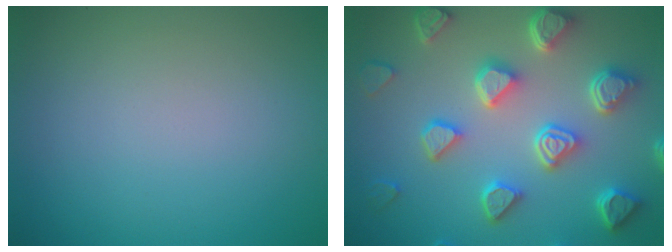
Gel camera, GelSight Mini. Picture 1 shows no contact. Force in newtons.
{"total": 7.0, "press": 5.7, "slide": 4.1}